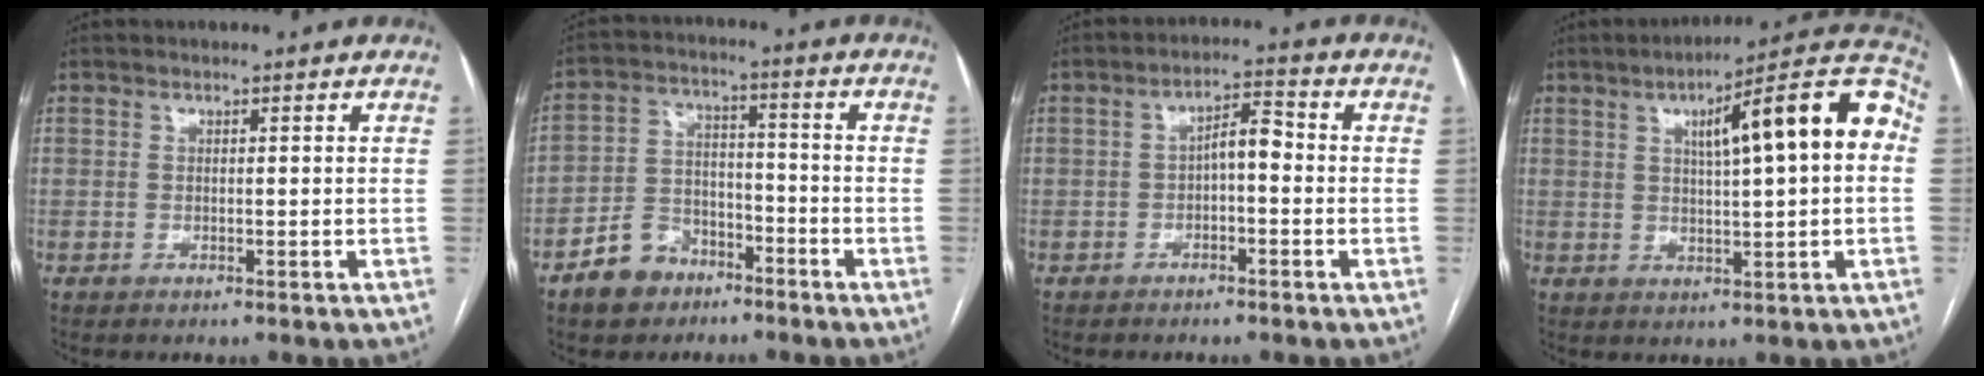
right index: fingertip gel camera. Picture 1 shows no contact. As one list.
[{"total": 8.3, "force": [-5.4, 5.5, 2.9], "torque": [-0.065, 0.018, -0.093]}, {"total": 4.3, "force": [-0.6, 1.5, 3.9], "torque": [-0.064, 0.021, -0.011]}, {"total": 15.7, "force": [3.3, 2.1, 15.2], "torque": [-0.210, 0.038, 0.042]}]